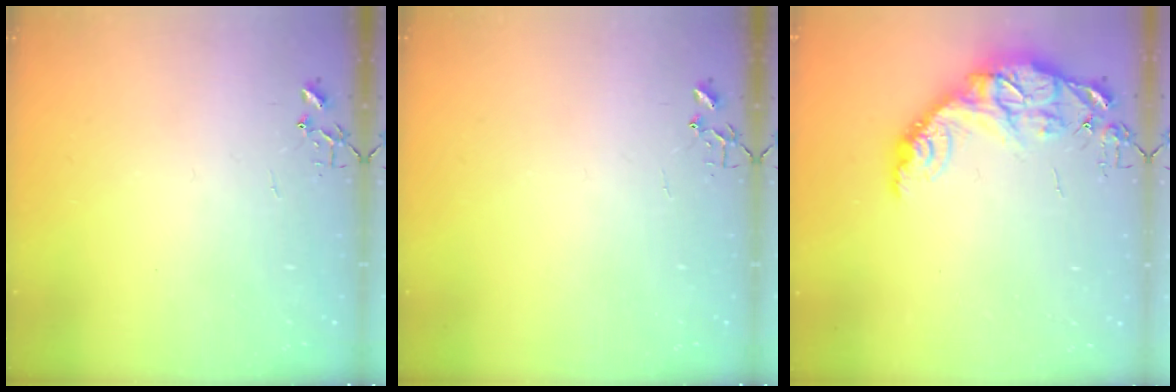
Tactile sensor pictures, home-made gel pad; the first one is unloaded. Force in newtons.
{"total": 0.0}
{"total": 14.8, "press": 14.7, "slide": 1.0}